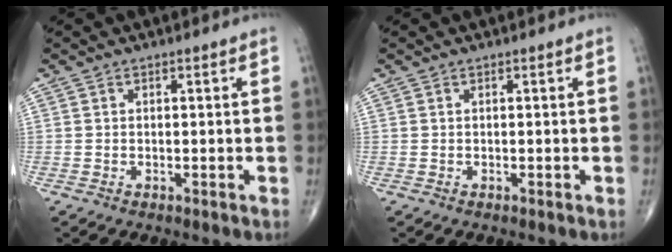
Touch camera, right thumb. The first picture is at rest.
{"total": 0.0}